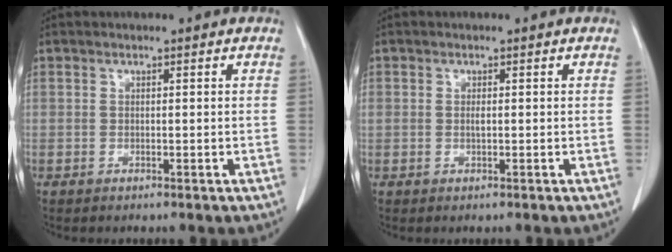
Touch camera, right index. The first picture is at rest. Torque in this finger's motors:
{"motor_torque": [0.63, 0.40, 0.25, 0.05]}